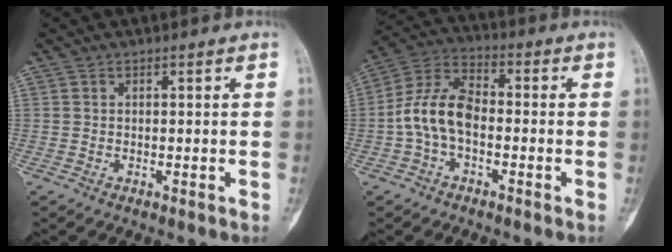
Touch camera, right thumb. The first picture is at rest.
{"total": 10.1, "force": [-1.7, 5.9, 8.0], "torque": [-0.154, 0.036, -0.045]}